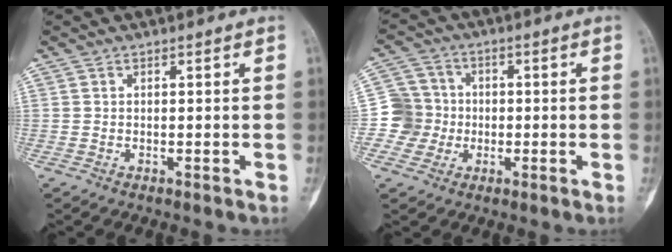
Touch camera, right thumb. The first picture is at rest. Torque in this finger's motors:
{"motor_torque": [0.23, 0.06, 0.01, -0.10, -0.04]}